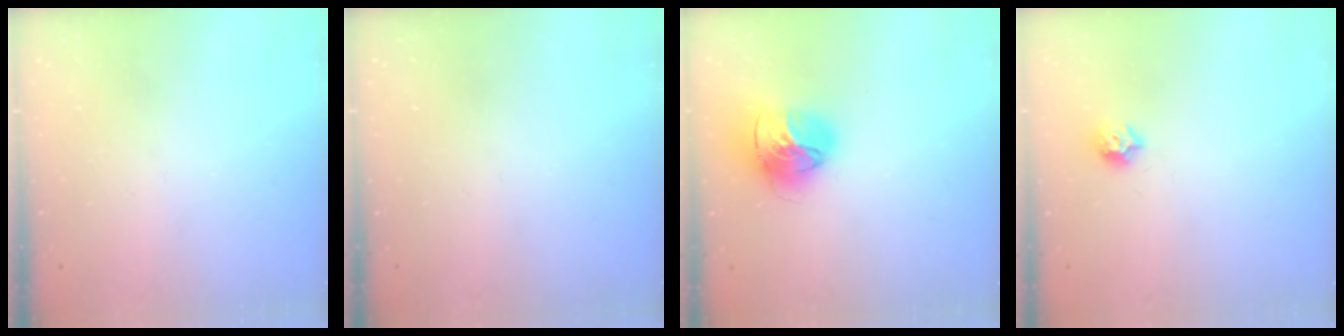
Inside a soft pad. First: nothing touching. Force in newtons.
{"total": 0.0}
{"total": 17.5, "press": 17.4, "slide": 1.7}
{"total": 6.9, "press": 6.9, "slide": 0.3}